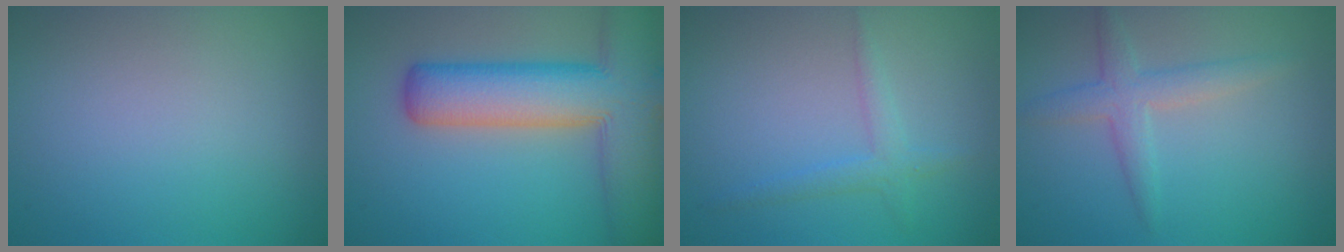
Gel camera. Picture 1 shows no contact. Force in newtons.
{"total": 11.0, "press": 11.0, "slide": 0.6}
{"total": 1.9, "press": 1.9, "slide": 0.1}
{"total": 2.8, "press": 2.8, "slide": 0.0}